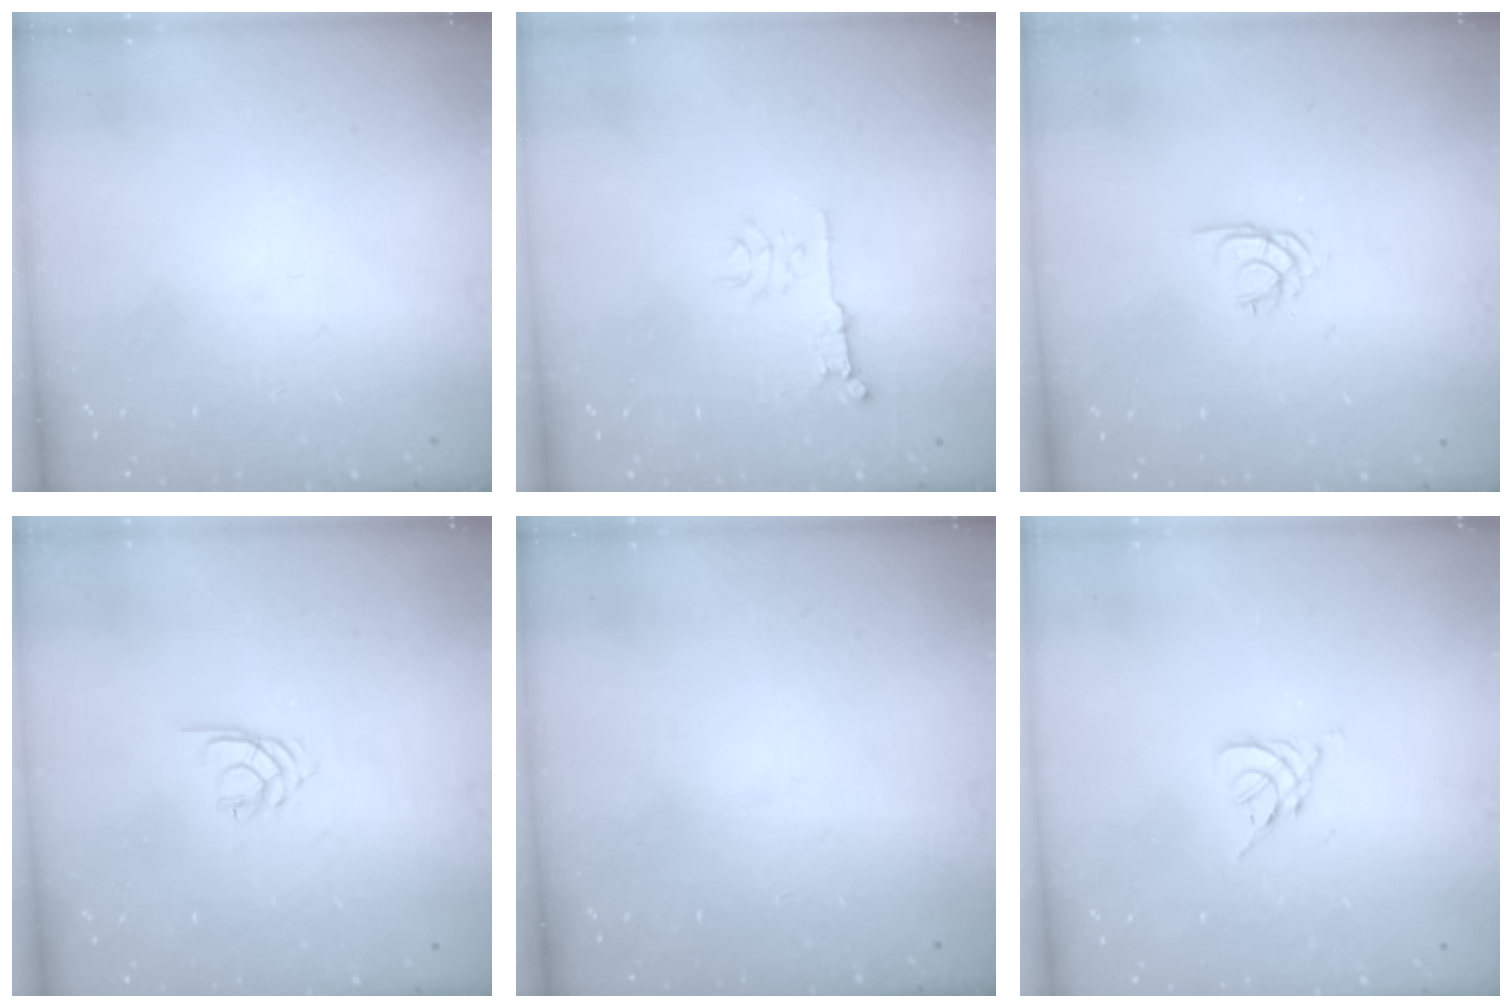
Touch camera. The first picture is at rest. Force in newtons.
{"total": 5.4, "press": 5.4, "slide": 0.7}
{"total": 1.7, "press": 1.7, "slide": 0.1}
{"total": 1.9, "press": 1.9, "slide": 0.2}
{"total": 0.0}
{"total": 2.6, "press": 2.5, "slide": 0.7}